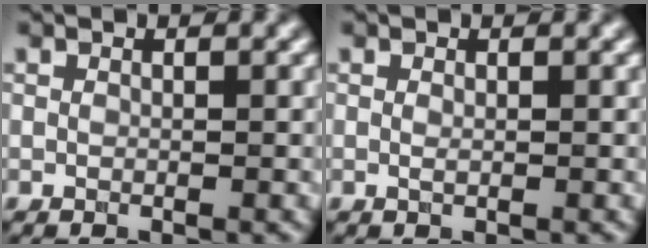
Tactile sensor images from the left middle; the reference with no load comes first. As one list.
[{"total": 0.5, "force": [0.0, 0.1, 0.5], "torque": [-0.011, -0.001, 0.000]}]